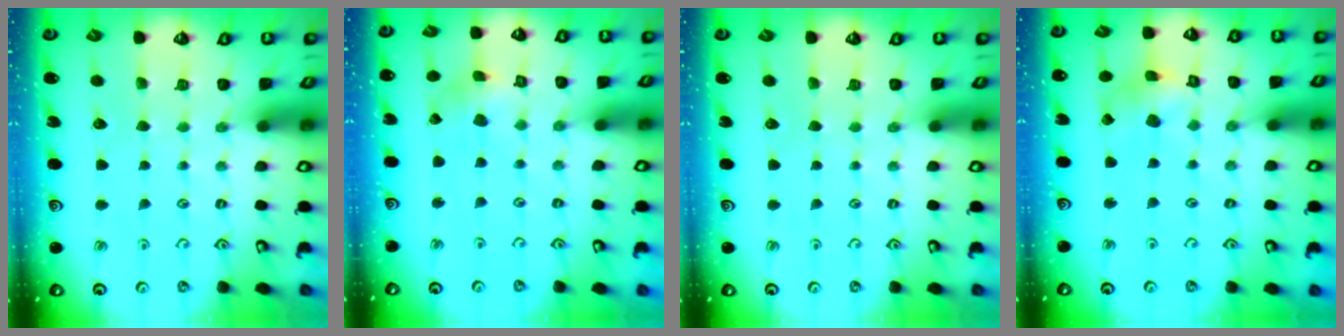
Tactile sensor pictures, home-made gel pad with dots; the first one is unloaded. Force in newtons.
{"total": 2.0, "press": 2.0, "slide": 0.3}
{"total": 0.0}
{"total": 6.7, "press": 6.7, "slide": 0.4}